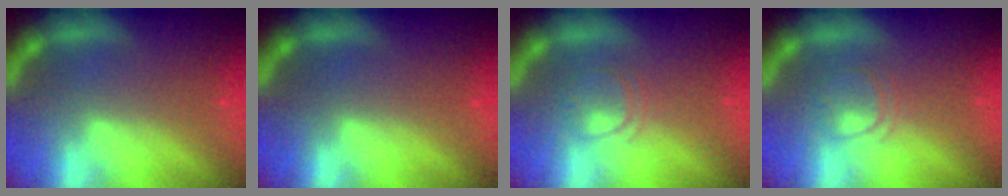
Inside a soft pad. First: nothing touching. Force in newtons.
{"total": 0.0}
{"total": 2.4}
{"total": 2.4}